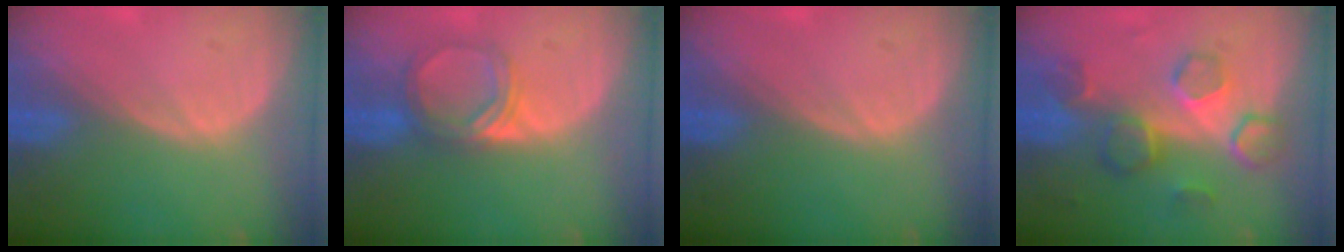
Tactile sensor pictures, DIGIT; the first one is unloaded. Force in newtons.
{"total": 5.0, "press": 4.6, "slide": 1.8}
{"total": 0.0}
{"total": 8.6, "press": 7.7, "slide": 3.7}